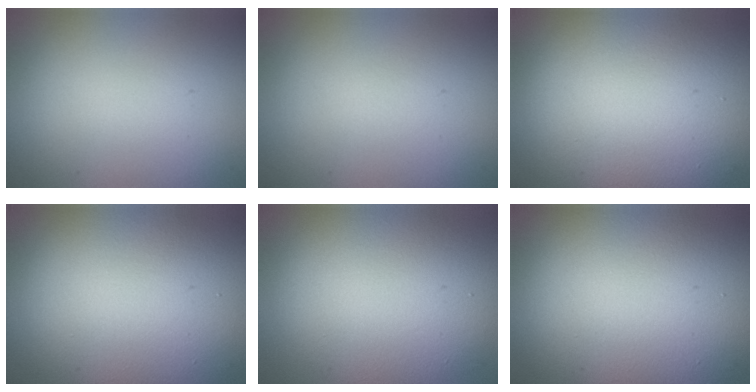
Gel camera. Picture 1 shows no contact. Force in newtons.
{"total": 0.0}
{"total": 15.3, "press": 15.3, "slide": 1.2}
{"total": 15.2, "press": 15.2, "slide": 1.1}
{"total": 10.2, "press": 10.1, "slide": 0.9}
{"total": 15.8, "press": 15.8, "slide": 1.1}